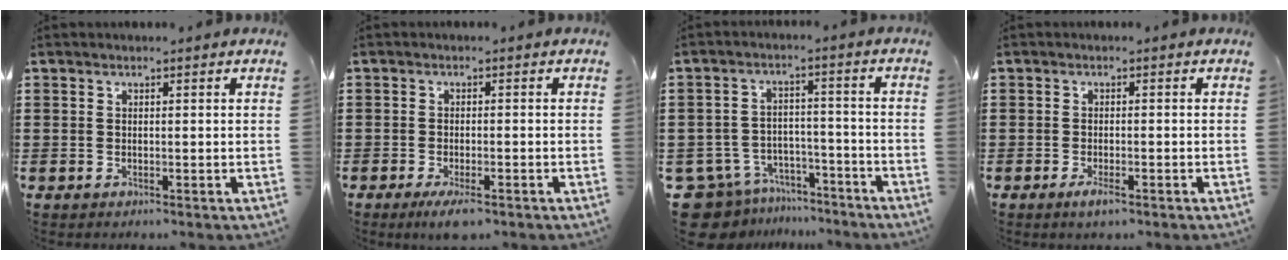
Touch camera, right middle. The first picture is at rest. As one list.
[{"total": 2.8, "force": [-2.0, 0.6, 2.0], "torque": [-0.046, -0.006, -0.038]}, {"total": 8.0, "force": [-7.3, 3.0, 1.1], "torque": [-0.044, 0.025, -0.147]}, {"total": 2.1, "force": [-1.1, 0.5, 1.7], "torque": [-0.038, -0.007, -0.021]}]